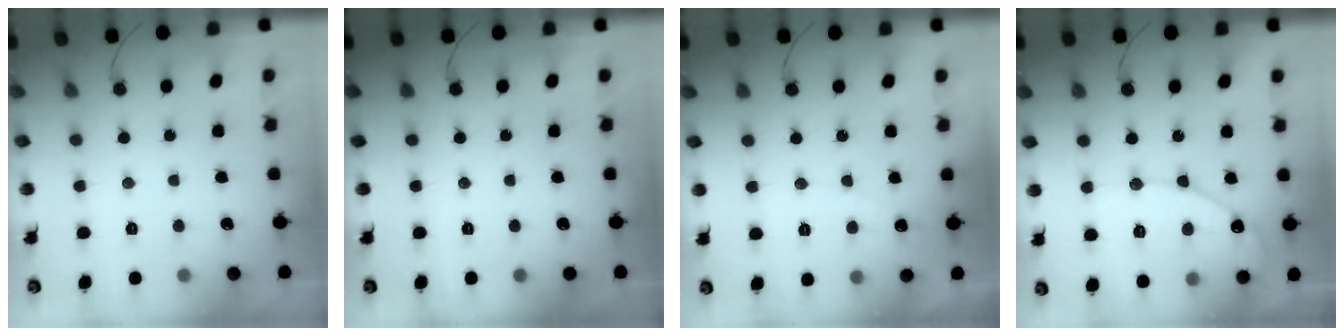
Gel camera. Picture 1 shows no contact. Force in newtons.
{"total": 0.0}
{"total": 2.5, "press": 2.5, "slide": 0.1}
{"total": 11.0, "press": 10.9, "slide": 0.9}